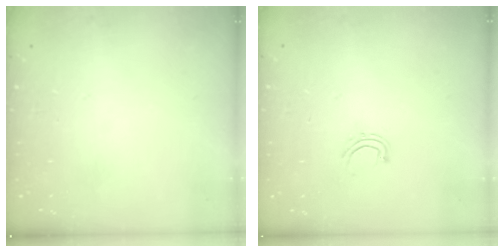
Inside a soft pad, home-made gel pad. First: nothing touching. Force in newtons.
{"total": 5.0, "press": 4.9, "slide": 0.7}